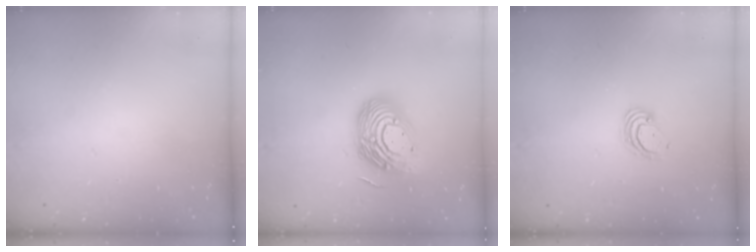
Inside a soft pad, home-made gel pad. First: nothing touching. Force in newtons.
{"total": 17.0, "press": 16.9, "slide": 1.3}
{"total": 3.4, "press": 3.4, "slide": 0.2}